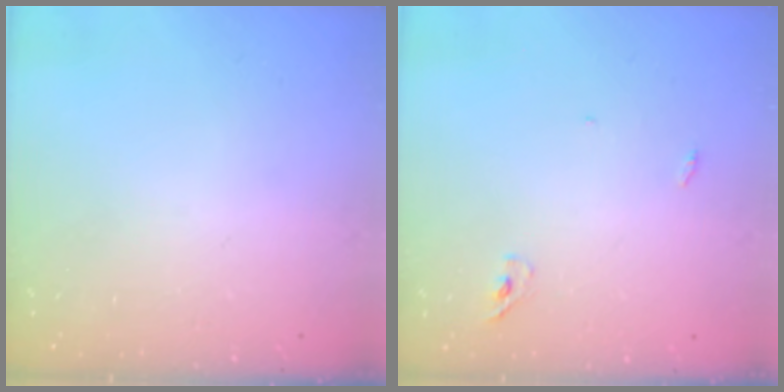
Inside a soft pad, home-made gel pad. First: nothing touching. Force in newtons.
{"total": 6.0, "press": 2.8, "slide": 5.3}